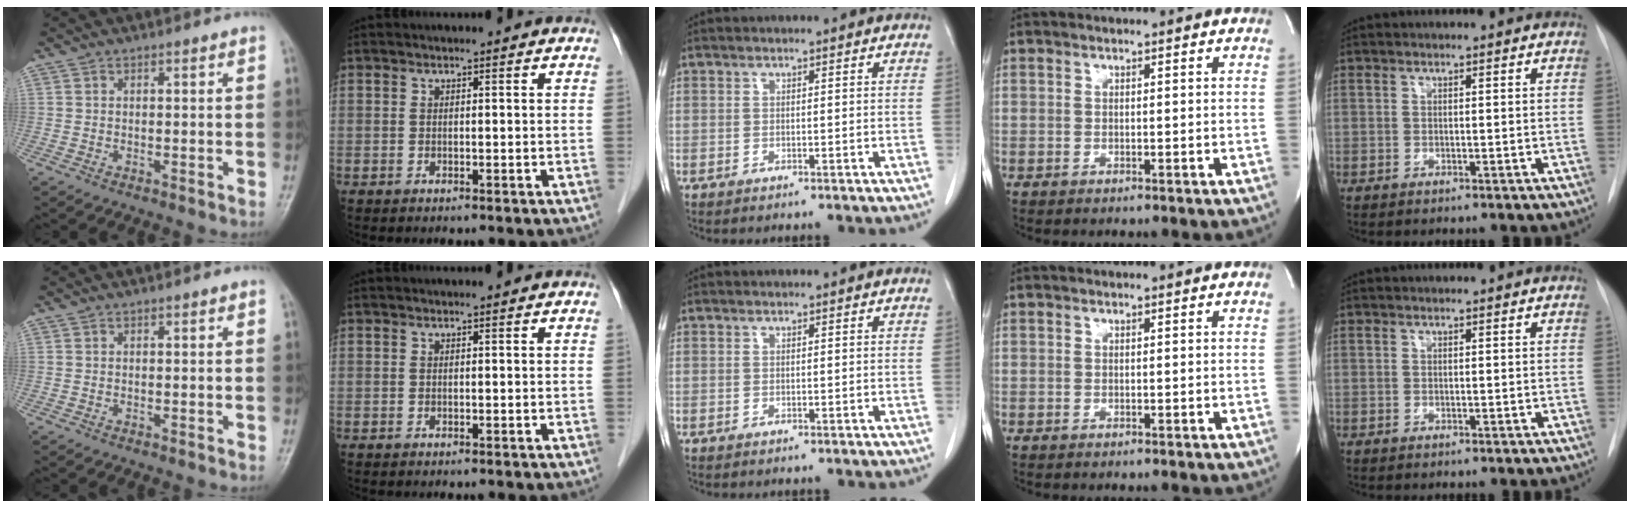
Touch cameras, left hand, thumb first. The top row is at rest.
{}